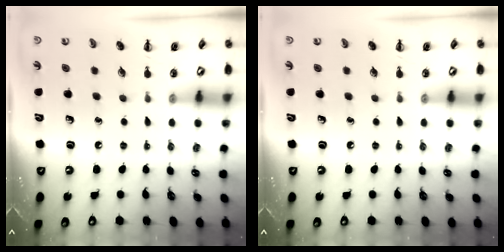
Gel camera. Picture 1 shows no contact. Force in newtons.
{"total": 0.0}